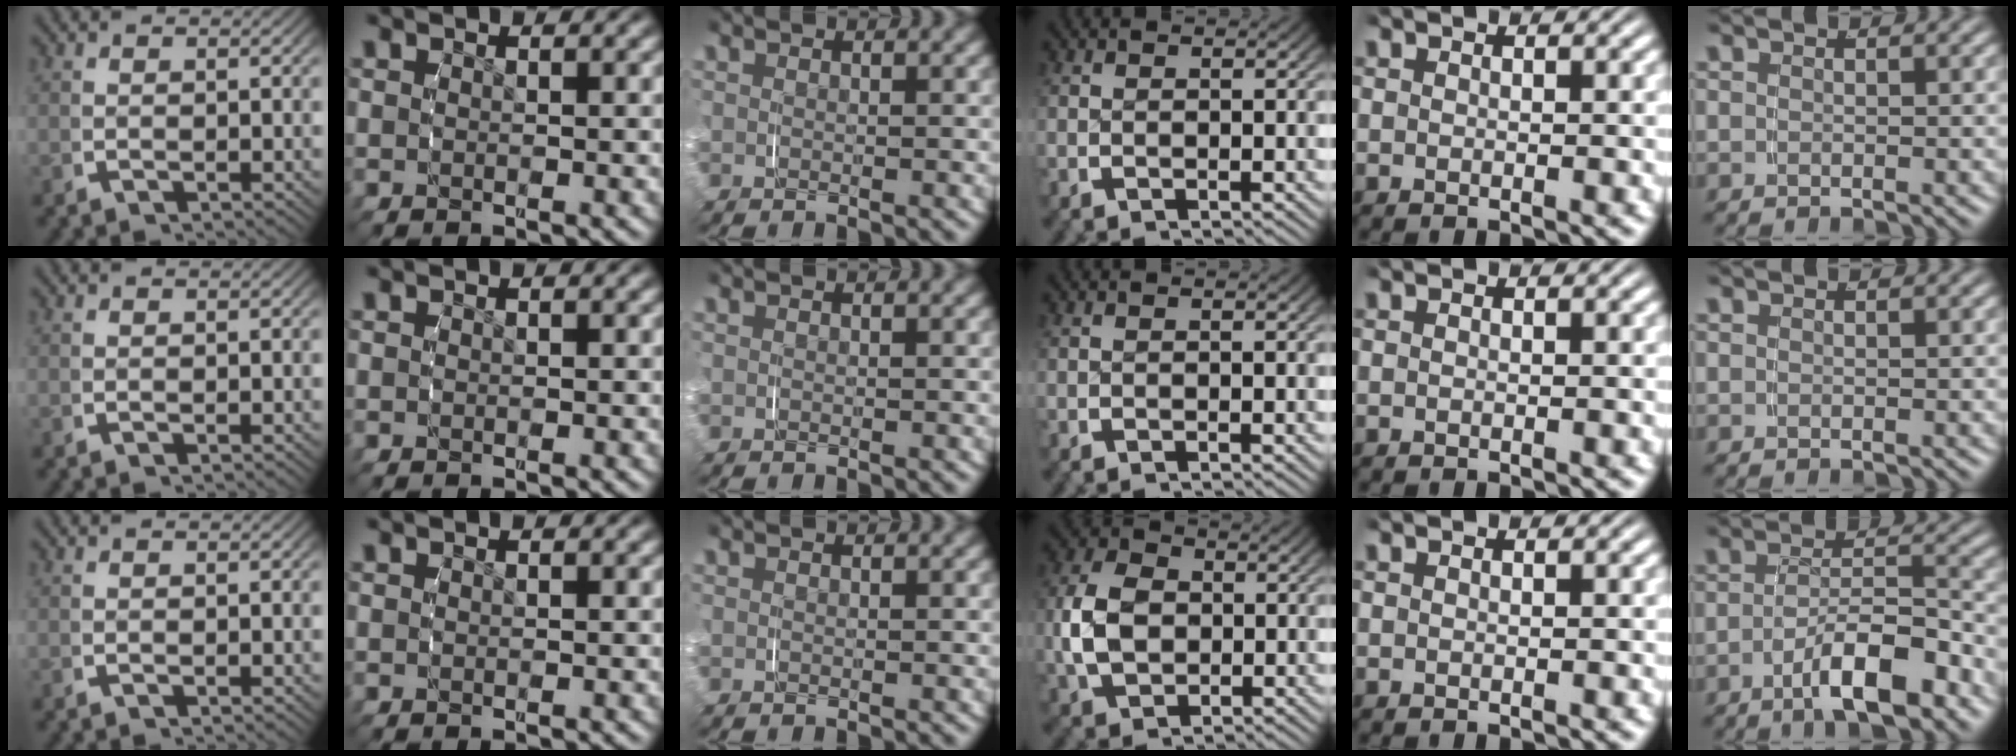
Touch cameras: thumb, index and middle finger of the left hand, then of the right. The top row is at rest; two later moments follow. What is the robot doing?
{"motion": "grasp_and_lifting", "object": "ribbon"}